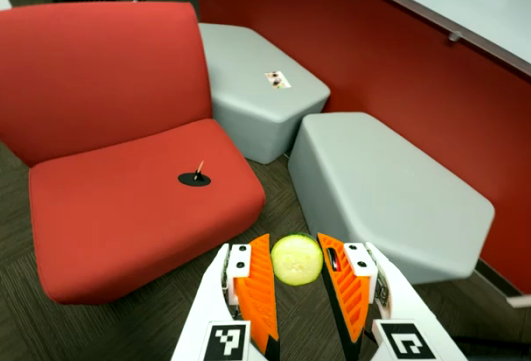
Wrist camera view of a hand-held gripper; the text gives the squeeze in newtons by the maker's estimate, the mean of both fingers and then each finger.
{"total": 8.8, "left": 9.0, "right": 8.5}